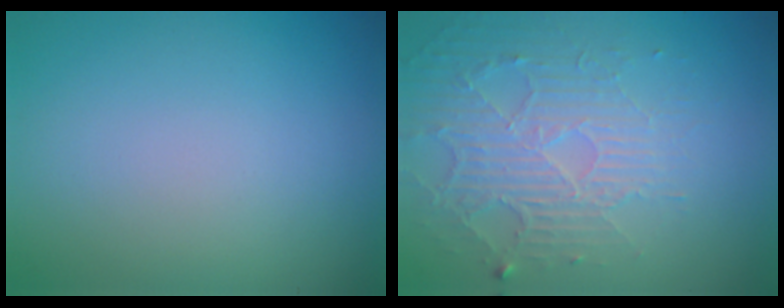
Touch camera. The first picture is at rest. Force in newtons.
{"total": 4.3, "press": 3.4, "slide": 2.6}